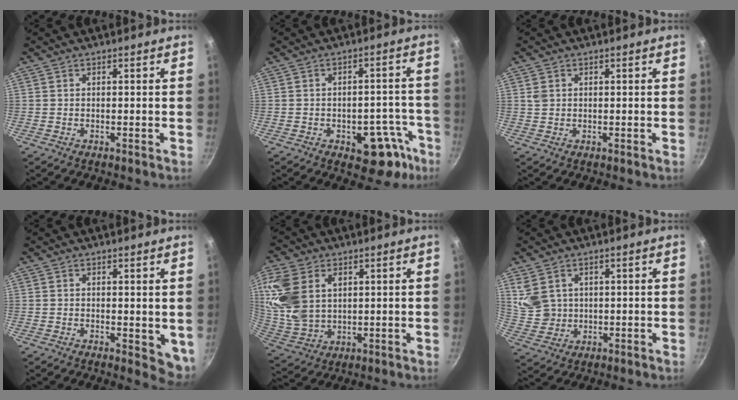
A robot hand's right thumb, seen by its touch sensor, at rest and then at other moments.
{"total": 10.2, "force": [-5.2, 5.4, 6.8], "torque": [-0.051, 0.049, -0.058]}
{"total": 1.5, "force": [0.5, 1.2, 0.7], "torque": [-0.011, 0.000, 0.013]}
{"total": 4.8, "force": [0.2, 2.1, 4.2], "torque": [-0.041, -0.012, 0.006]}
{"total": 15.5, "force": [4.4, 10.4, 10.7], "torque": [-0.236, -0.009, 0.096]}
{"total": 6.5, "force": [2.4, 5.2, 3.1], "torque": [-0.052, -0.006, 0.063]}